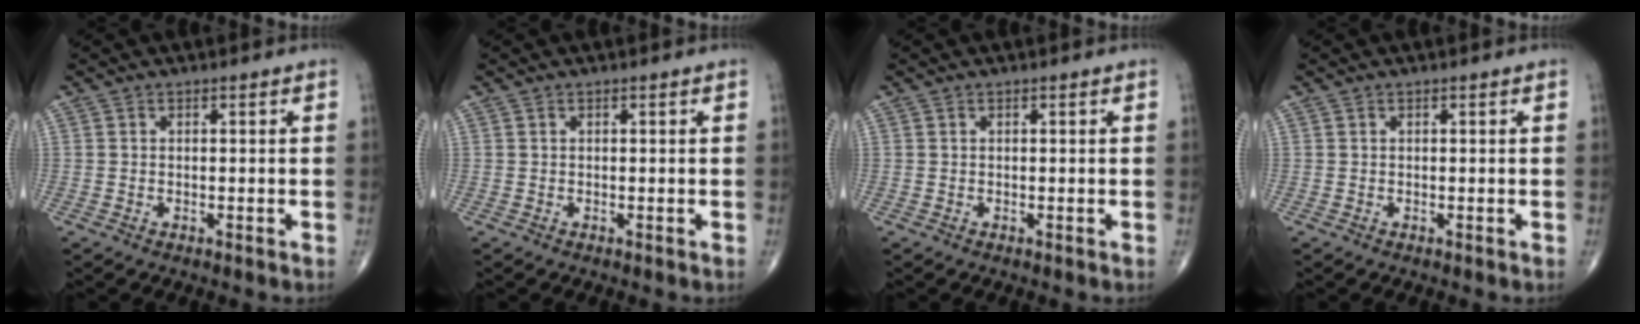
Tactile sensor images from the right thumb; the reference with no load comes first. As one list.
[{"total": 0.0}, {"total": 0.0}, {"total": 0.0}]